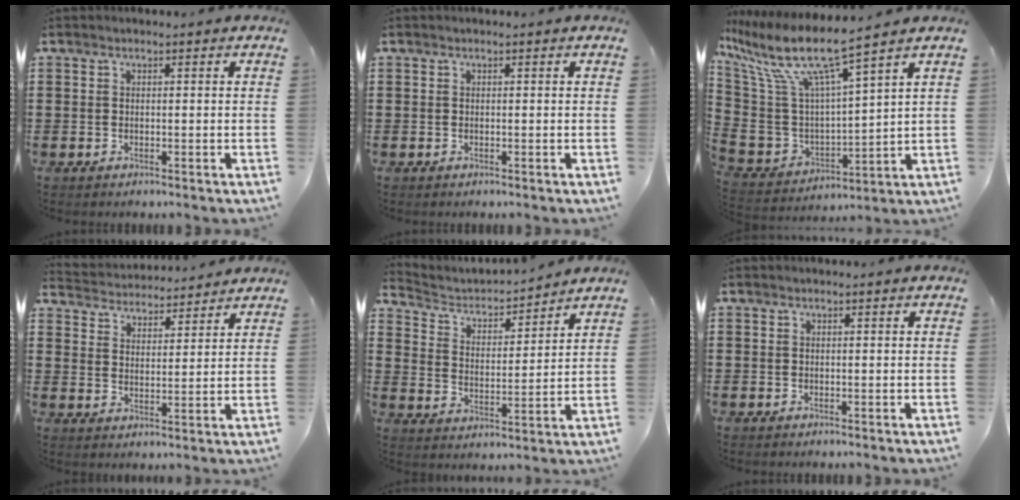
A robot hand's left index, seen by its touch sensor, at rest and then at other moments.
{"total": 0.0}
{"total": 9.7, "force": [6.1, 2.6, 7.1], "torque": [-0.174, -0.042, 0.097]}
{"total": 3.9, "force": [3.9, 0.3, -0.3], "torque": [-0.017, -0.027, 0.065]}
{"total": 3.4, "force": [3.2, 1.2, 0.6], "torque": [-0.036, -0.026, 0.047]}
{"total": 0.0}